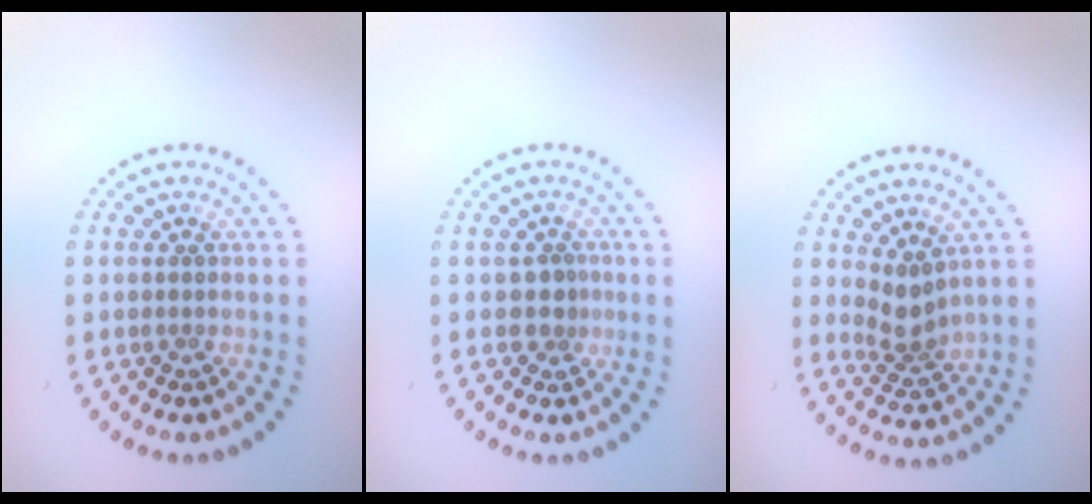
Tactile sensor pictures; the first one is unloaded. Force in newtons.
{"total": 1.8, "press": 1.3, "slide": 1.2}
{"total": 2.4, "press": 1.8, "slide": 1.6}